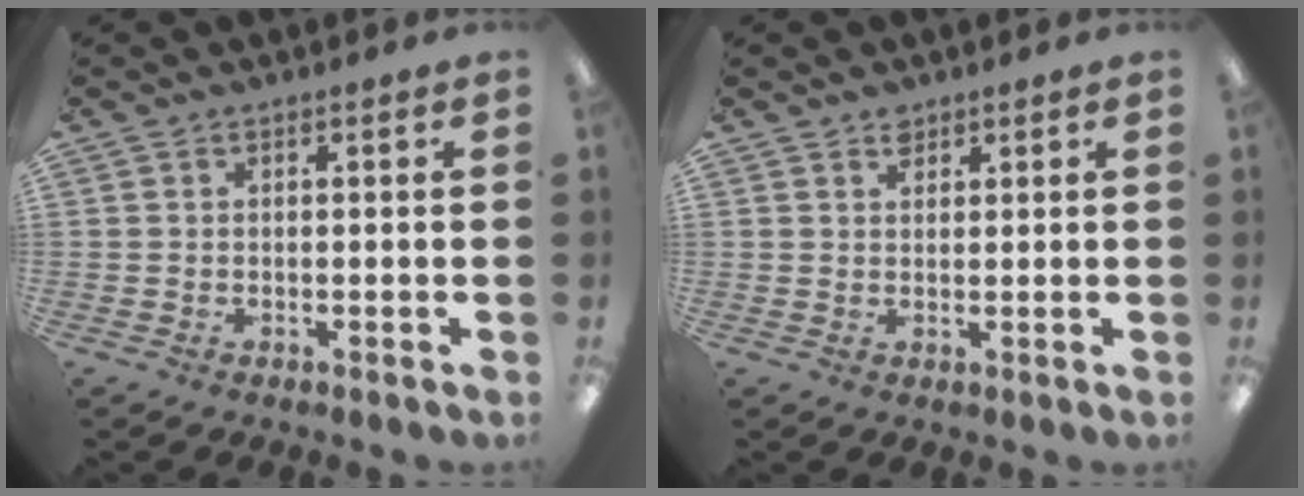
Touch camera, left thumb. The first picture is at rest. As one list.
[{"total": 2.0, "force": [1.6, 1.0, 0.5], "torque": [-0.002, -0.004, 0.029]}]